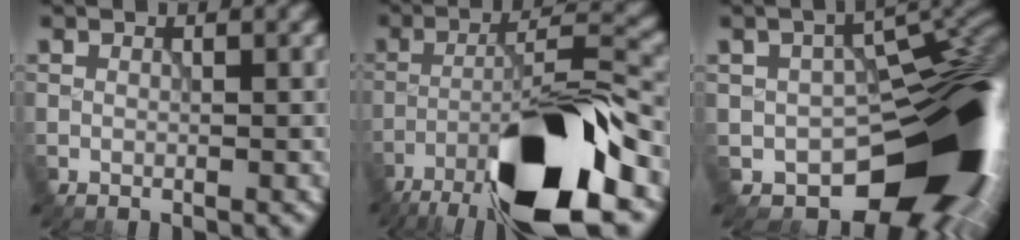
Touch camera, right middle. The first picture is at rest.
{"total": 14.3, "force": [-8.6, 3.2, 11.0], "torque": [-0.190, 0.004, -0.152]}
{"total": 15.3, "force": [-5.7, 8.8, 11.1], "torque": [-0.112, -0.026, -0.076]}